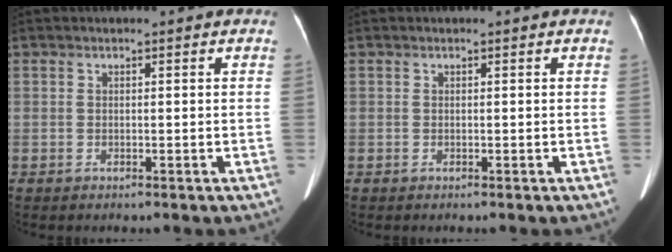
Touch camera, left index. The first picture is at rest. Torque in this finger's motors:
{"motor_torque": [0.01, 0.06, 0.03, 0.00]}